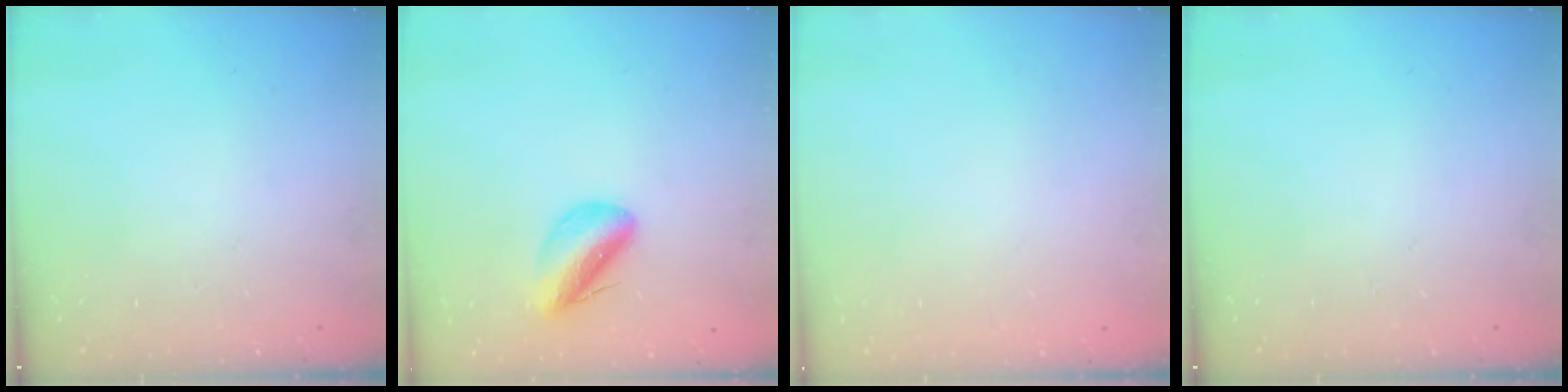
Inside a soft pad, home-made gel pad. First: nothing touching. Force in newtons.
{"total": 8.1, "press": 7.8, "slide": 2.2}
{"total": 2.1, "press": 2.1, "slide": 0.1}
{"total": 0.0}